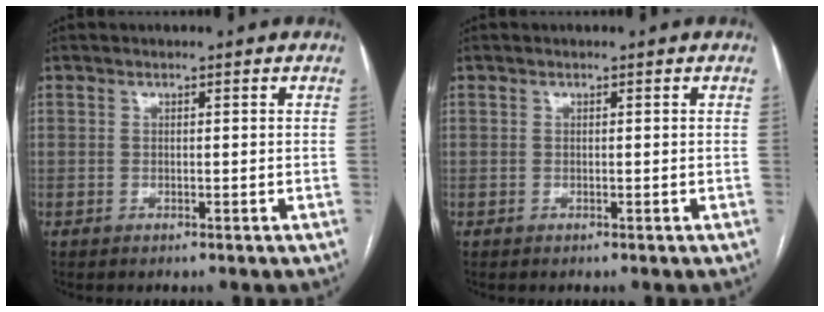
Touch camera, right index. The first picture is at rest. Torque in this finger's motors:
{"motor_torque": [0.00, 0.00, 0.00, 0.00]}